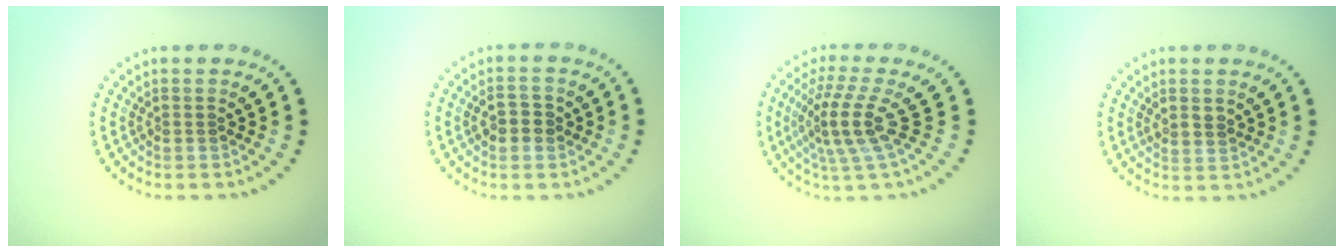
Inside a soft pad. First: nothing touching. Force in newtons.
{"total": 1.5, "press": 1.5, "slide": 0.1}
{"total": 4.4, "press": 3.1, "slide": 3.1}
{"total": 1.1, "press": 0.9, "slide": 0.7}